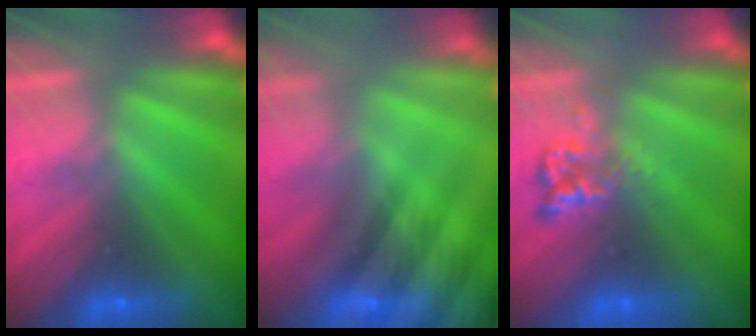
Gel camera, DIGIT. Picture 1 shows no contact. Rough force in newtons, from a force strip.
{"total": 7.8}
{"total": 2.4}